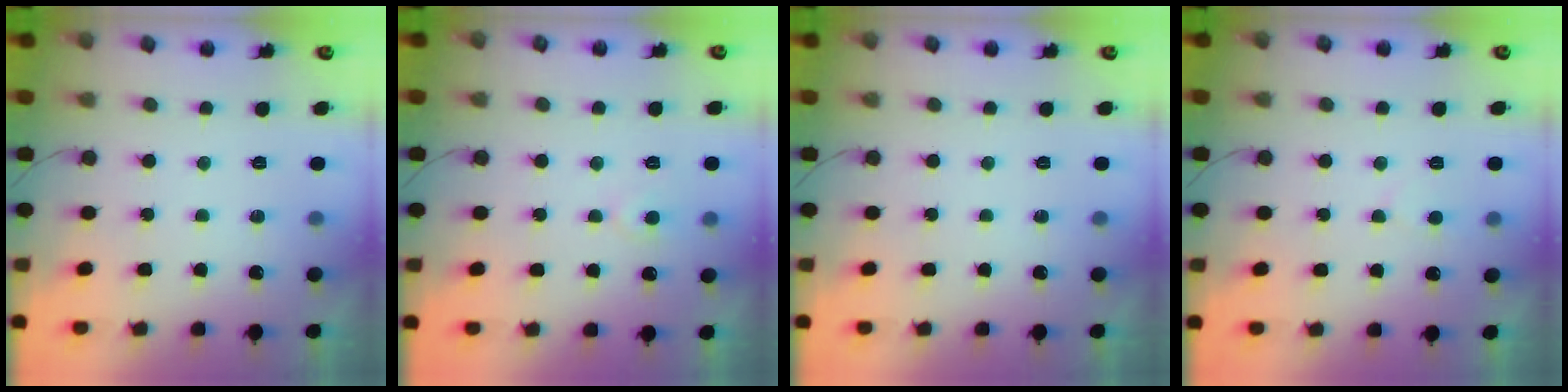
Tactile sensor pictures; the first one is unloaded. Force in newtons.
{"total": 5.0, "press": 5.0, "slide": 0.3}
{"total": 0.0}
{"total": 2.6, "press": 2.5, "slide": 0.3}